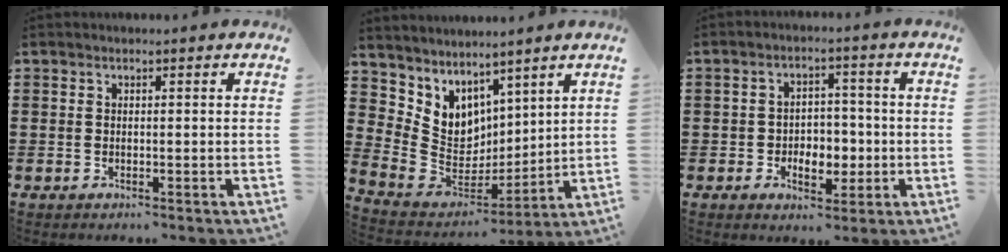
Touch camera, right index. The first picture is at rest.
{"total": 6.1, "force": [3.7, 4.8, 0.0], "torque": [-0.057, -0.054, 0.071]}
{"total": 4.9, "force": [-1.1, 3.7, 3.1], "torque": [-0.055, 0.007, -0.023]}